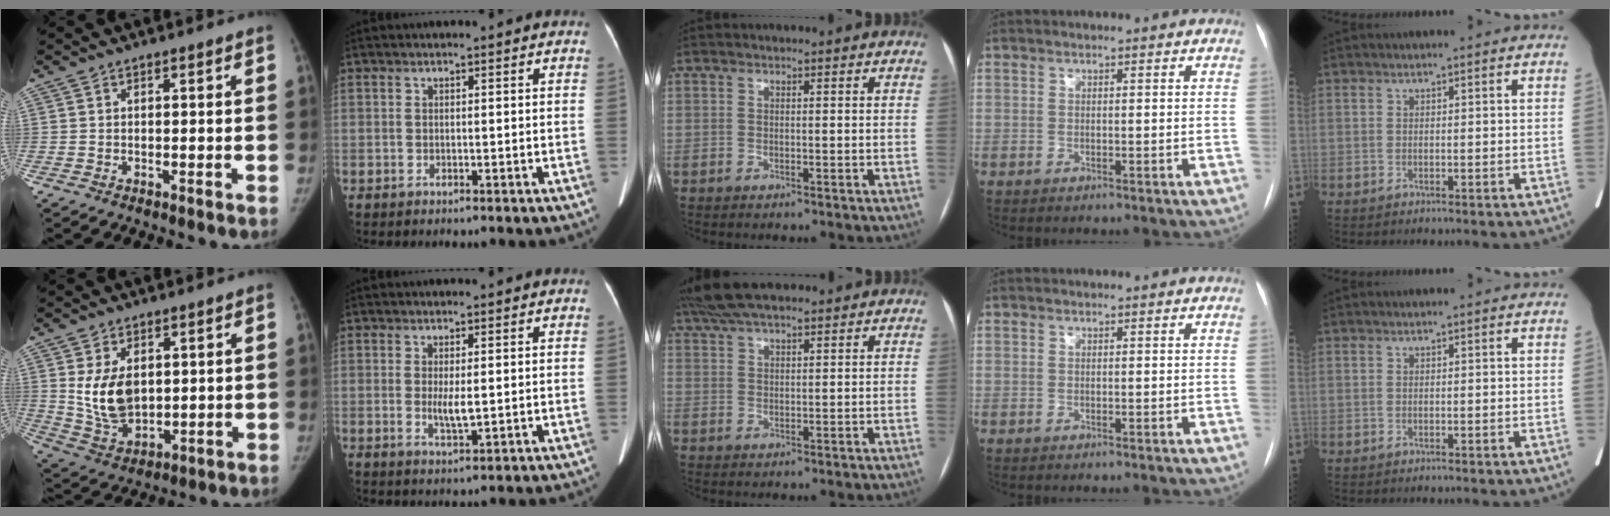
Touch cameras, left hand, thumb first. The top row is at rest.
{"thumb": {"total": 10.2, "force": [2.1, 6.6, 7.5], "torque": [-0.116, -0.020, 0.059]}, "index": {"total": 2.9, "force": [0.1, 0.5, 2.8], "torque": [-0.056, -0.007, 0.006]}, "middle": {"total": 9.4, "force": [7.8, 1.9, 4.9], "torque": [-0.085, 0.042, 0.136]}}